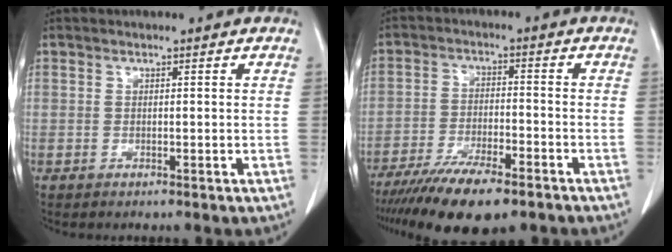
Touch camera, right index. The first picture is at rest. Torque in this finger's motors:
{"motor_torque": [0.98, -1.07, 0.48, 0.11]}